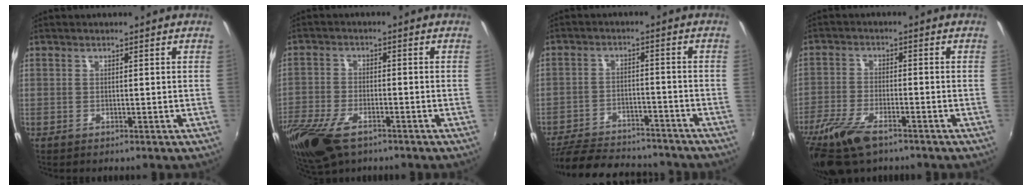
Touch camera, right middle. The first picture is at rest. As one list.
[{"total": 14.5, "force": [-9.0, 6.9, 9.0], "torque": [-0.226, -0.048, -0.168]}, {"total": 18.6, "force": [-16.1, 5.9, 7.2], "torque": [-0.163, -0.001, -0.227]}, {"total": 11.4, "force": [-7.9, 4.0, 7.2], "torque": [-0.175, -0.033, -0.156]}]